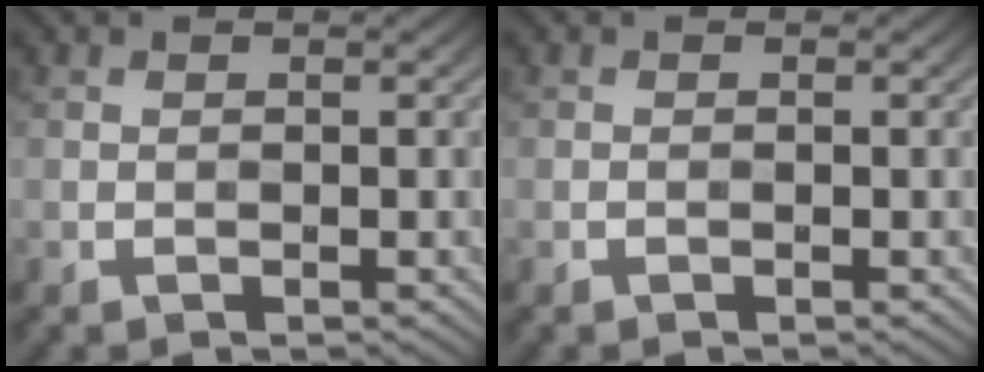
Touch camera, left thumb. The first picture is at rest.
{"total": 0.0}